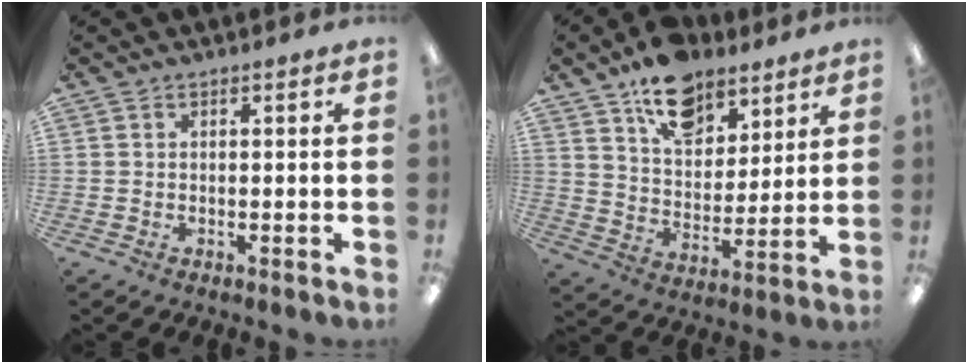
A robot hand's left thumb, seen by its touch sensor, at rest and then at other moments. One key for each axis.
{"total": 14.0, "fx": 10.3, "fy": 7.6, "fz": 5.5, "tx": -0.080, "ty": -0.062, "tz": 0.189}